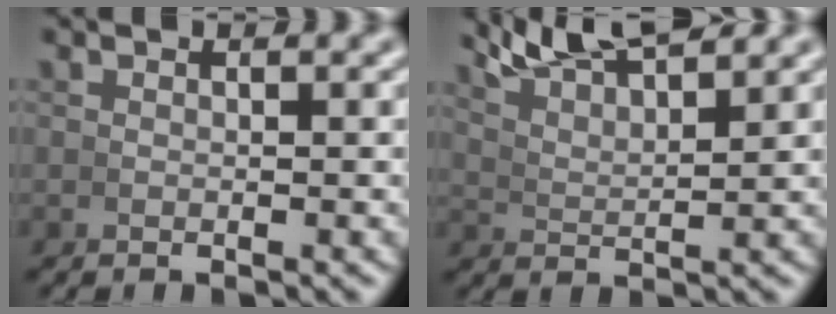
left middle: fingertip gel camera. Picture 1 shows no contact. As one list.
[{"total": 6.2, "force": [5.3, 1.6, 2.9], "torque": [-0.056, 0.011, 0.091]}]